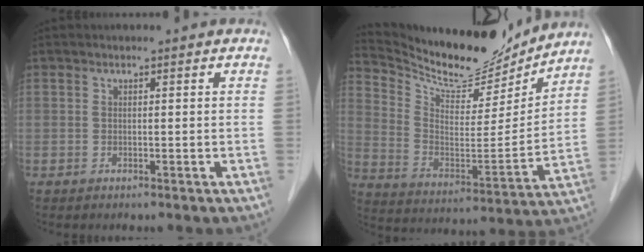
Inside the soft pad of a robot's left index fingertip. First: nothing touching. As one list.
[{"total": 16.7, "force": [15.9, 3.5, 4.0], "torque": [-0.092, -0.029, 0.263]}]